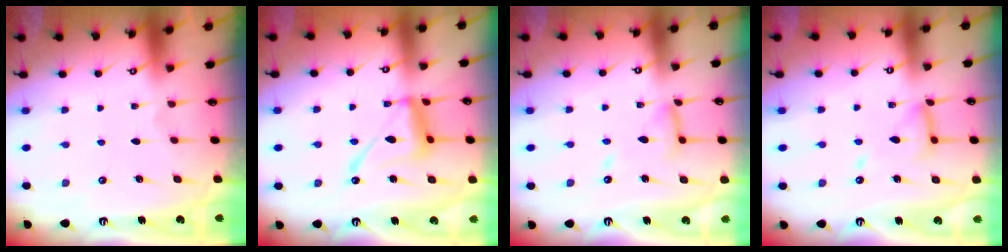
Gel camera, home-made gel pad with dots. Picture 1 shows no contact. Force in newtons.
{"total": 13.9, "press": 13.8, "slide": 1.2}
{"total": 10.7, "press": 10.7, "slide": 1.0}
{"total": 10.9, "press": 10.9, "slide": 0.9}